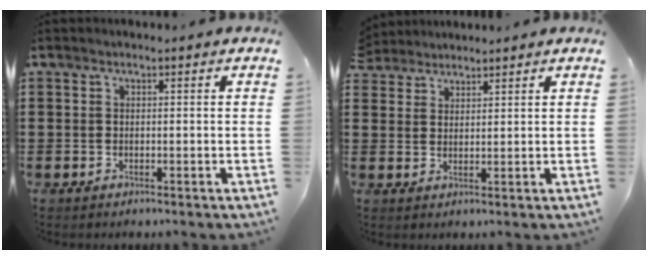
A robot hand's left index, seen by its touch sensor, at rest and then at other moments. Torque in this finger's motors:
{"motor_torque": [0.04, -0.60, 0.07, 0.04]}